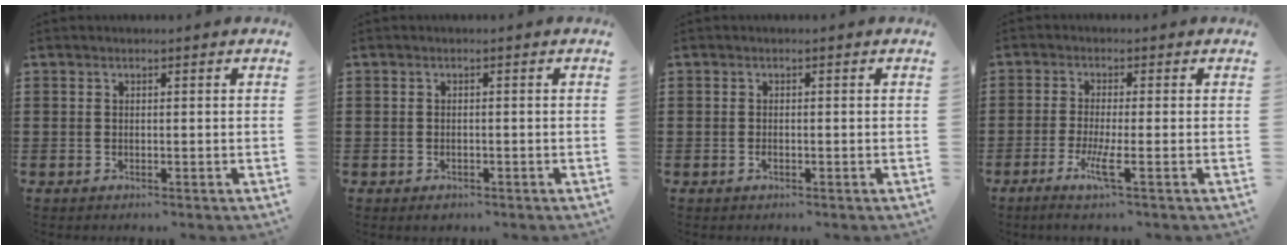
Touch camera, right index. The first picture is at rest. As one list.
[{"total": 0.6, "force": [-0.5, 0.2, 0.1], "torque": [-0.003, -0.001, -0.010]}, {"total": 0.7, "force": [-0.4, 0.2, 0.5], "torque": [-0.011, -0.004, -0.006]}, {"total": 4.6, "force": [-2.0, 0.2, 4.1], "torque": [-0.082, -0.014, -0.037]}]